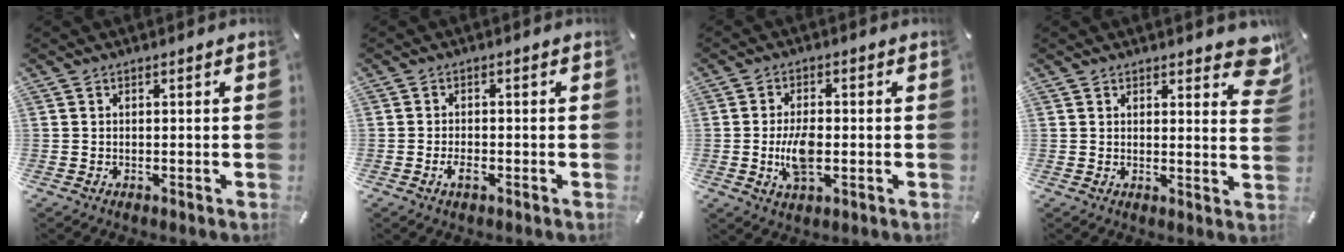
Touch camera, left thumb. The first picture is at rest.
{"total": 2.4, "force": [-1.3, 1.2, 1.7], "torque": [-0.038, 0.002, -0.024]}
{"total": 7.1, "force": [-1.0, 3.8, 5.9], "torque": [-0.121, -0.003, -0.021]}
{"total": 6.4, "force": [4.3, 2.9, 3.6], "torque": [-0.025, -0.030, 0.070]}